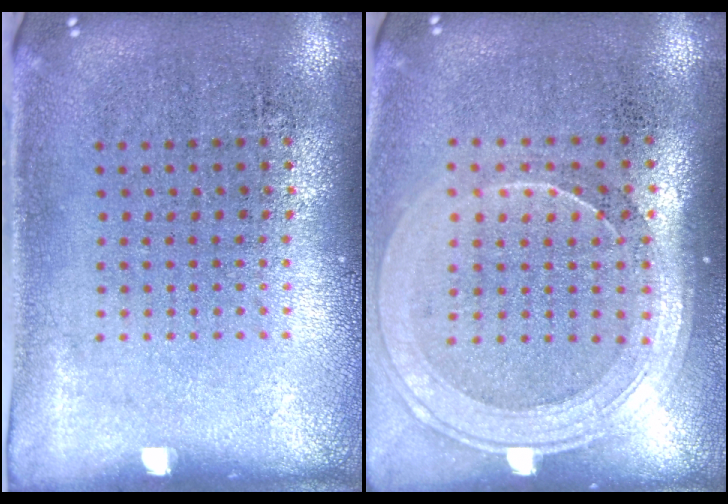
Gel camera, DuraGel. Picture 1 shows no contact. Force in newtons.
{"total": 1.8, "press": 1.6, "slide": 0.8}